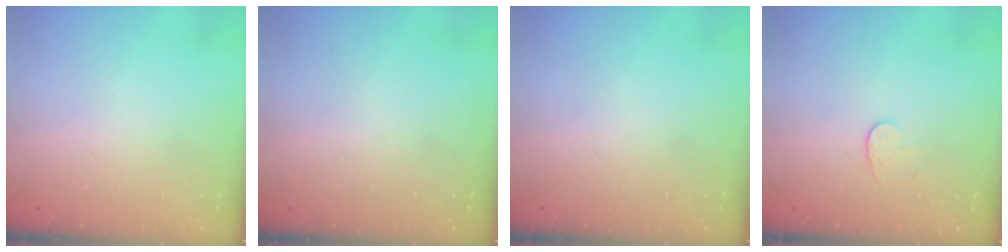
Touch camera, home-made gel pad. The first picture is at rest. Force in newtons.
{"total": 0.0}
{"total": 0.0}
{"total": 3.1, "press": 3.1, "slide": 0.3}